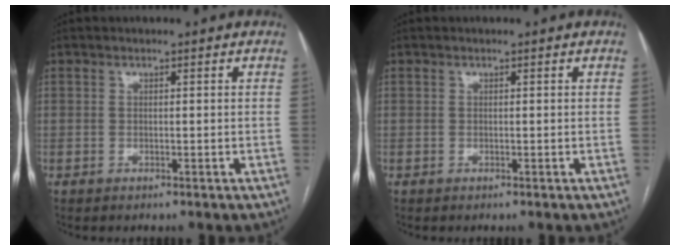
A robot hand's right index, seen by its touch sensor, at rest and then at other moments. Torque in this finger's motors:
{"motor_torque": [0.53, 0.21, -0.06, 0.00]}